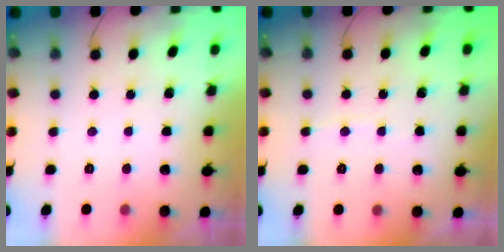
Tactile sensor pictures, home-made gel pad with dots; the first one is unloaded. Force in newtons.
{"total": 2.2, "press": 2.2, "slide": 0.3}